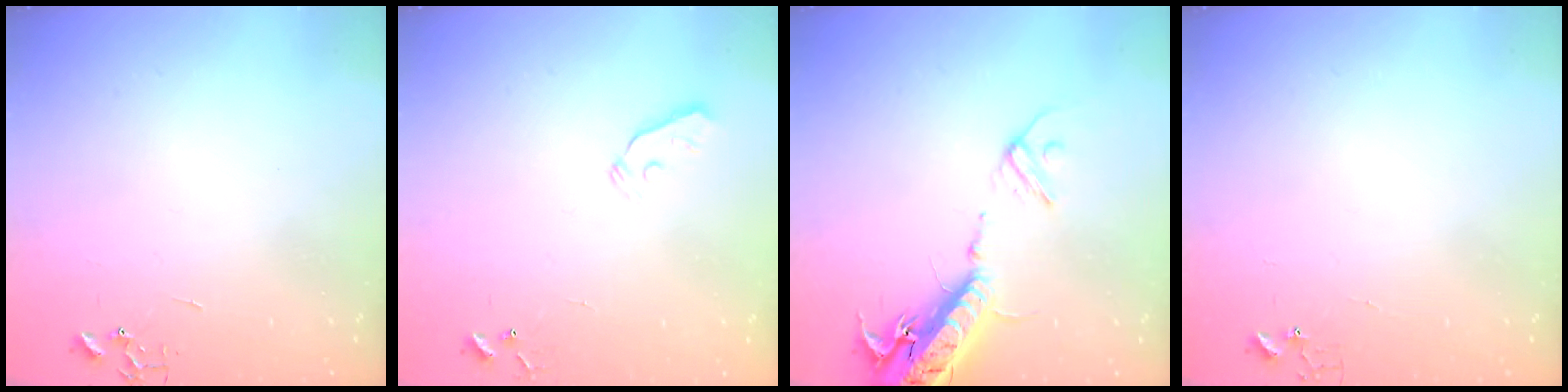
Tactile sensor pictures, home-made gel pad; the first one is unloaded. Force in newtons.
{"total": 3.2, "press": 3.1, "slide": 0.6}
{"total": 18.2, "press": 17.7, "slide": 4.1}
{"total": 3.6, "press": 3.6, "slide": 0.3}